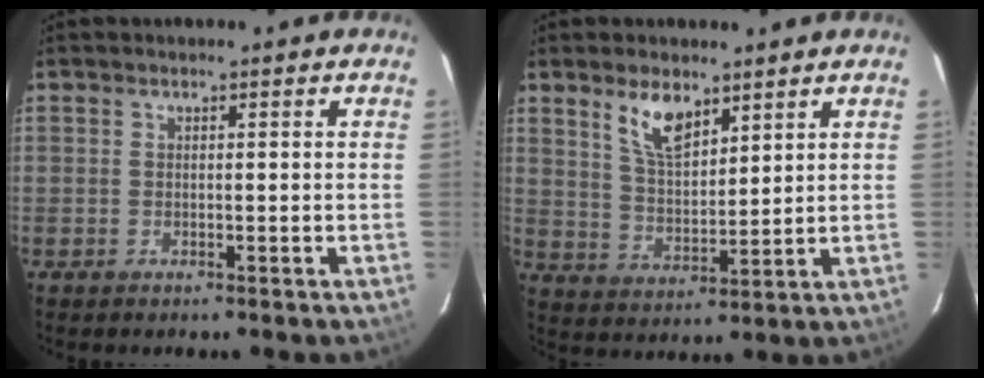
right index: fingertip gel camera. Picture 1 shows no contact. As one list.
[{"total": 7.9, "force": [5.1, 3.3, 5.0], "torque": [-0.091, 0.004, 0.104]}]